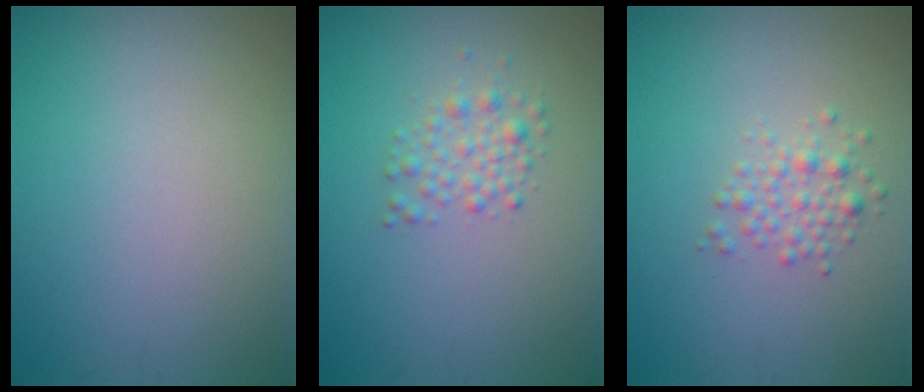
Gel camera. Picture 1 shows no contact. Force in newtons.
{"total": 1.9, "press": 1.8, "slide": 0.1}
{"total": 1.9, "press": 1.9, "slide": 0.1}